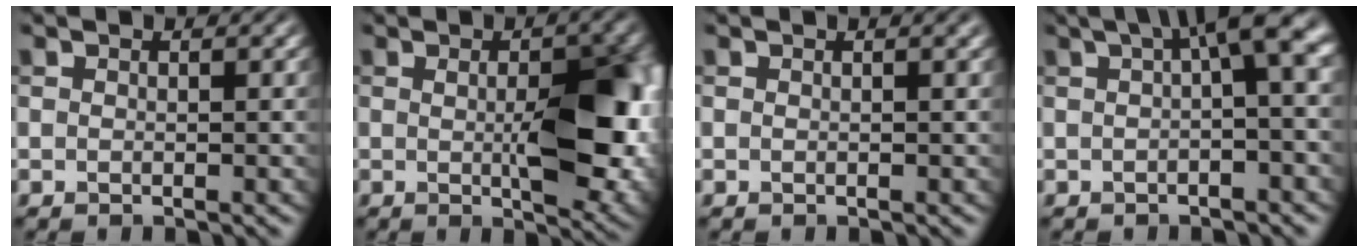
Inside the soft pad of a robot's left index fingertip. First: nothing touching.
{"total": 9.5, "force": [-0.1, 3.7, 8.8], "torque": [-0.119, -0.011, 0.010]}
{"total": 0.7, "force": [0.3, 0.2, 0.6], "torque": [-0.009, 0.001, 0.003]}
{"total": 6.8, "force": [1.7, 1.6, 6.4], "torque": [-0.073, 0.021, 0.016]}